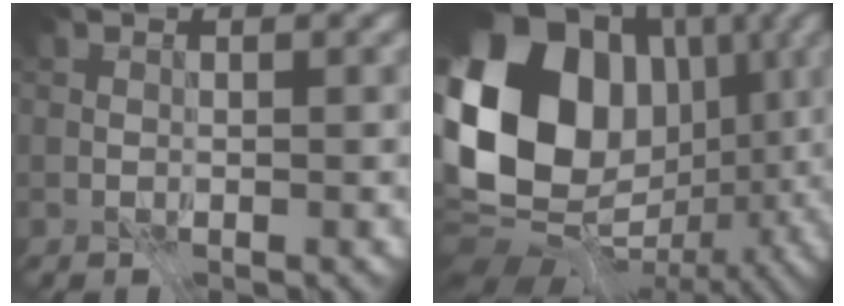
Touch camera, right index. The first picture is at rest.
{"total": 17.8, "force": [1.8, 13.7, 11.3], "torque": [-0.228, 0.016, 0.041]}